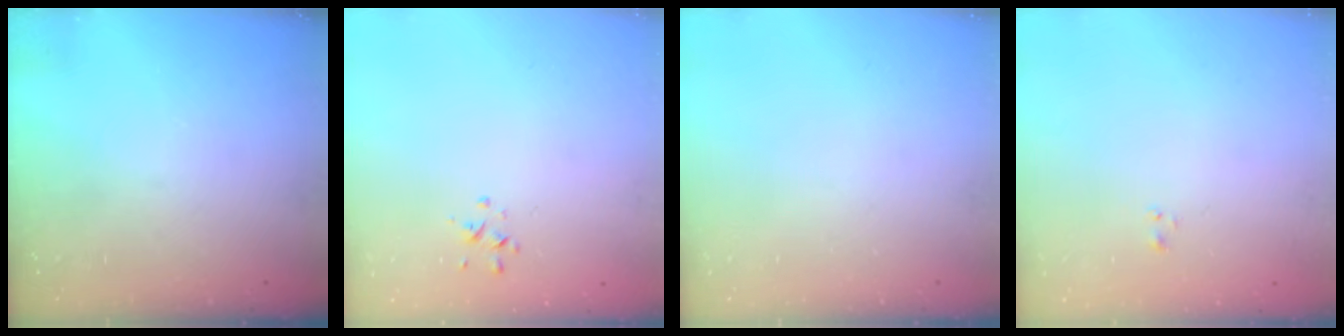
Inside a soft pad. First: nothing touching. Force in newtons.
{"total": 0.6, "press": 0.3, "slide": 0.5}
{"total": 0.0}
{"total": 0.6, "press": 0.3, "slide": 0.5}